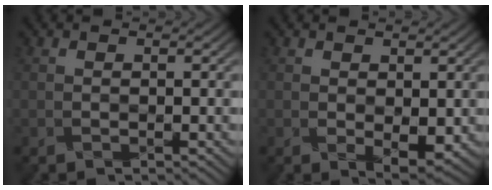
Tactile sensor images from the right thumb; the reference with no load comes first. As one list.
[{"total": 1.7, "force": [0.4, 0.7, 1.5], "torque": [-0.035, -0.013, 0.018]}]